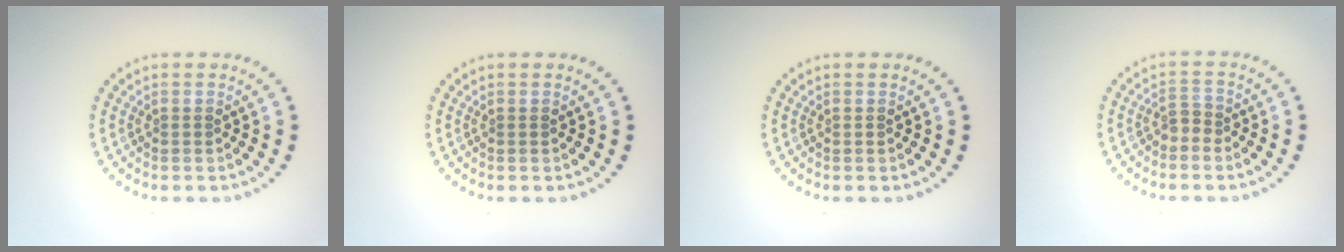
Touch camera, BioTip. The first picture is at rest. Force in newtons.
{"total": 0.0}
{"total": 0.0}
{"total": 1.3, "press": 1.0, "slide": 0.8}